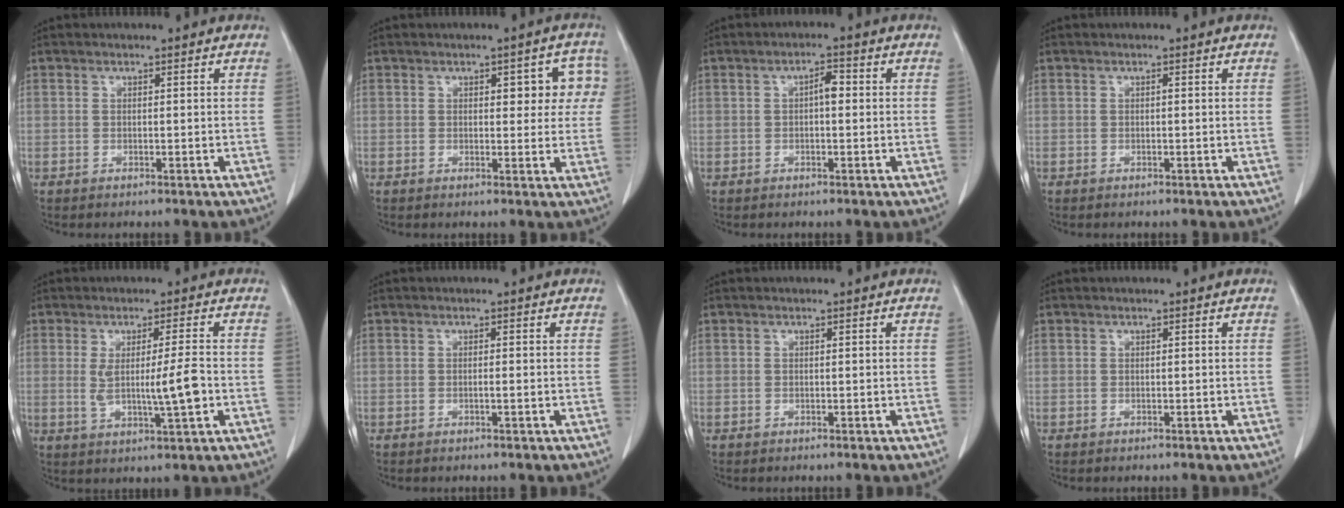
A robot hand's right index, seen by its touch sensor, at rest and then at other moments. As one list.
[{"total": 5.9, "force": [1.7, 2.9, 4.9], "torque": [-0.037, 0.021, 0.018]}, {"total": 2.5, "force": [0.1, 0.9, 2.3], "torque": [-0.033, 0.007, 0.000]}, {"total": 0.0}, {"total": 7.0, "force": [-0.4, 0.2, 7.0], "torque": [-0.119, -0.008, -0.003]}, {"total": 1.3, "force": [-0.4, 0.0, 1.2], "torque": [-0.021, 0.000, -0.007]}, {"total": 0.0}, {"total": 0.0}]